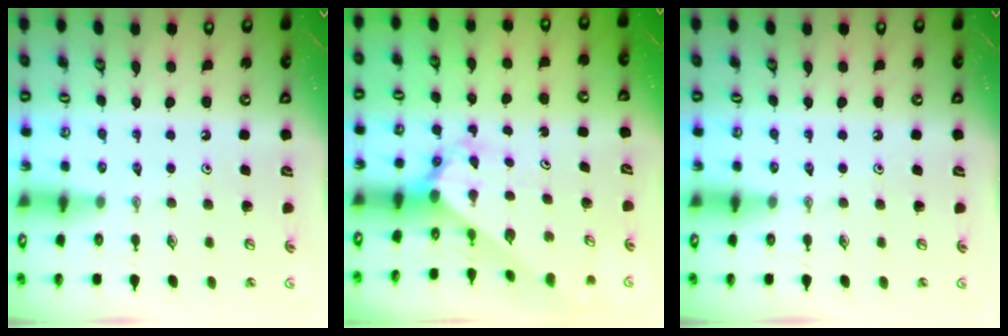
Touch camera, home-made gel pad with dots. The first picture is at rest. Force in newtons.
{"total": 2.2, "press": 2.2, "slide": 0.2}
{"total": 0.0}